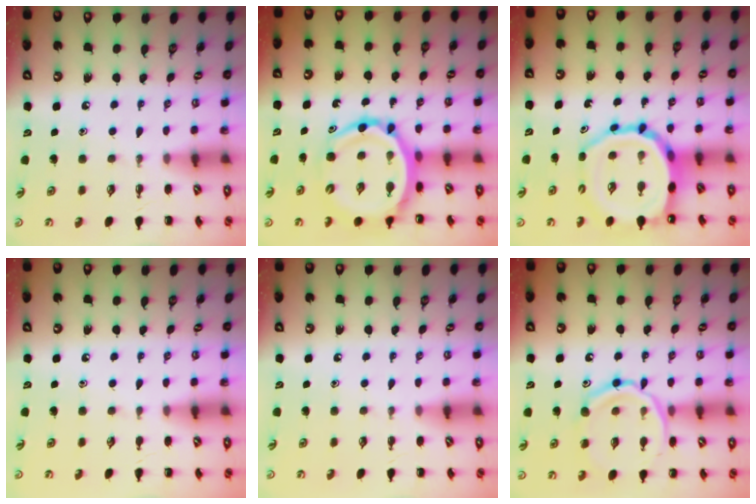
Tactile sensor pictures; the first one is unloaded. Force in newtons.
{"total": 14.2, "press": 13.6, "slide": 3.9}
{"total": 13.1, "press": 12.6, "slide": 3.4}
{"total": 0.0}
{"total": 0.0}
{"total": 13.5, "press": 13.5, "slide": 1.3}